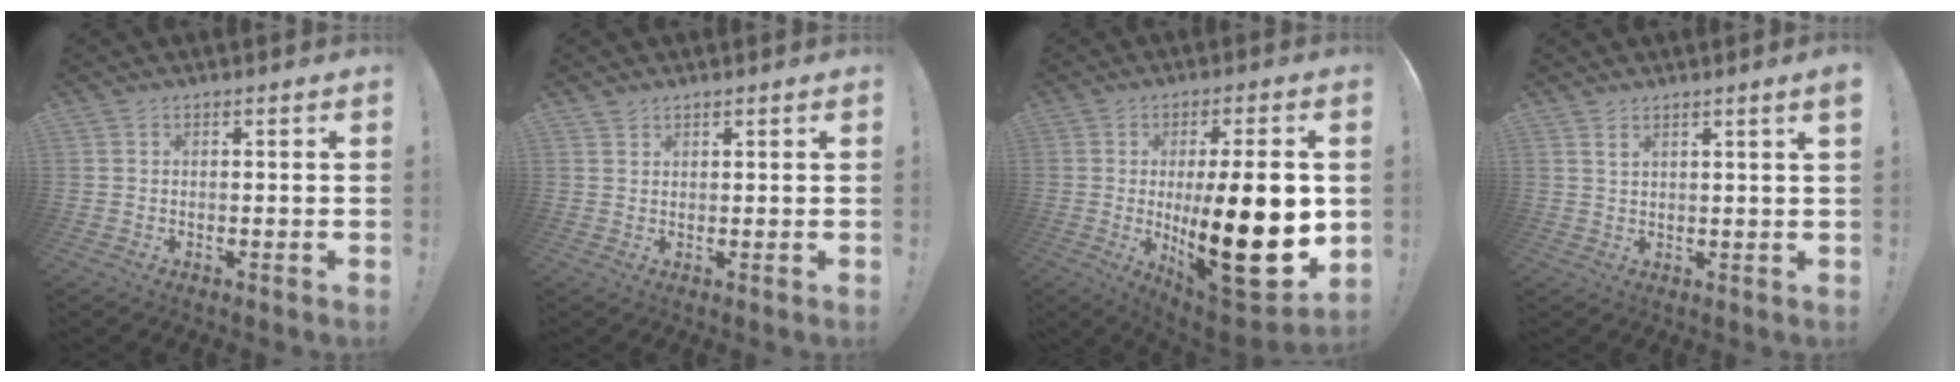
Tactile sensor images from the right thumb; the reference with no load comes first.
{"total": 1.4, "force": [1.2, 0.6, 0.4], "torque": [-0.008, -0.004, 0.023]}
{"total": 25.7, "force": [-1.3, 6.9, 24.7], "torque": [-0.391, -0.024, -0.013]}
{"total": 2.5, "force": [1.8, -0.4, 1.8], "torque": [-0.036, -0.005, 0.029]}